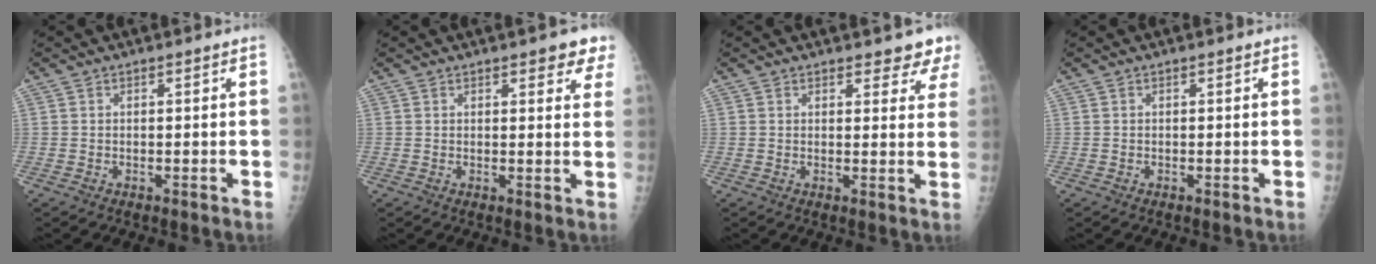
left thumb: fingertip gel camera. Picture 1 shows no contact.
{"total": 5.1, "force": [3.4, 1.9, 3.4], "torque": [-0.010, -0.010, 0.031]}
{"total": 5.4, "force": [4.7, 2.0, 1.5], "torque": [0.016, -0.025, 0.040]}
{"total": 0.0}